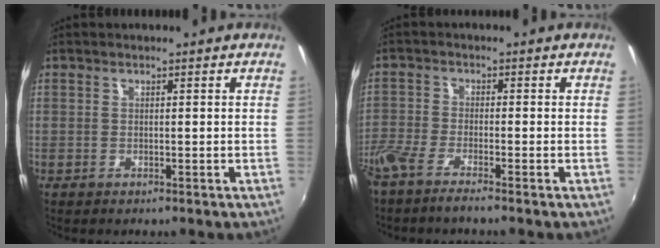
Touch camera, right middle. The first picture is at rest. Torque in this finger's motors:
{"motor_torque": [1.15, -0.99, 0.26, 0.21]}